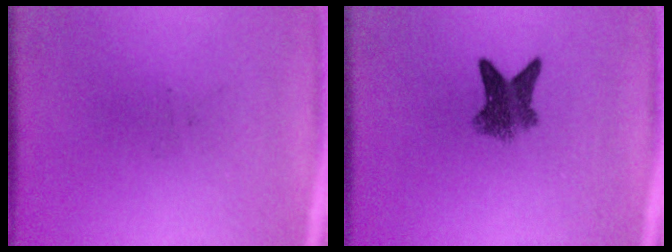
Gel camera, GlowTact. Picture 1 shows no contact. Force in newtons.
{"total": 5.0}